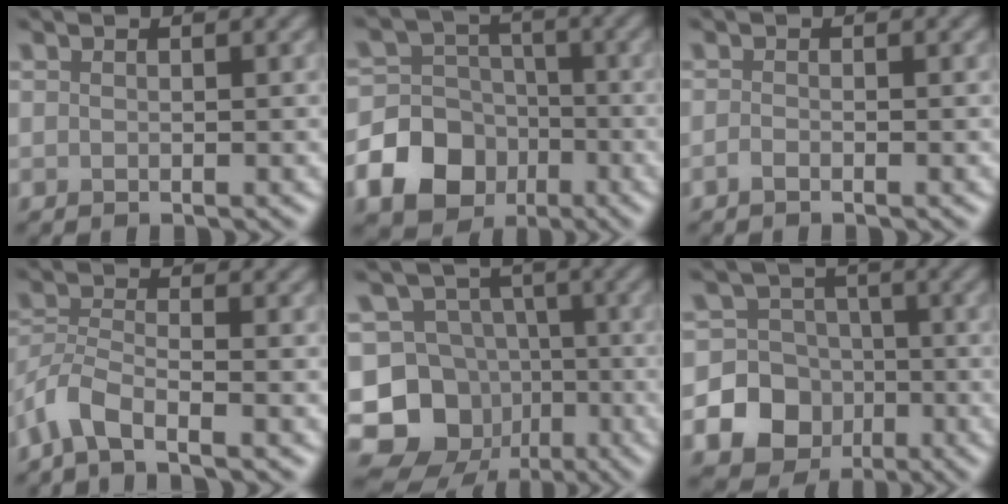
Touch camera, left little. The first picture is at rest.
{"total": 13.2, "force": [-5.5, 11.3, 3.9], "torque": [-0.091, -0.039, -0.111]}
{"total": 0.7, "force": [-0.5, 0.2, 0.4], "torque": [-0.008, -0.001, -0.010]}
{"total": 3.8, "force": [-2.8, 0.9, 2.5], "torque": [-0.054, -0.004, -0.068]}
{"total": 11.3, "force": [-4.5, 9.8, 3.5], "torque": [-0.069, 0.008, -0.096]}
{"total": 15.7, "force": [-5.2, 14.6, 2.7], "torque": [-0.088, -0.030, -0.100]}